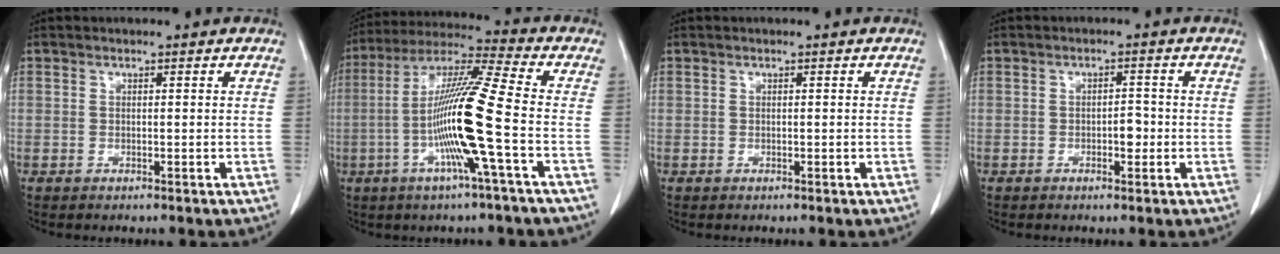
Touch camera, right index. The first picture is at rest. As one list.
[{"total": 15.1, "force": [-3.5, -1.4, 14.6], "torque": [-0.280, -0.003, -0.077]}, {"total": 0.0}, {"total": 2.2, "force": [-0.5, 1.0, 1.9], "torque": [-0.023, 0.004, -0.004]}]